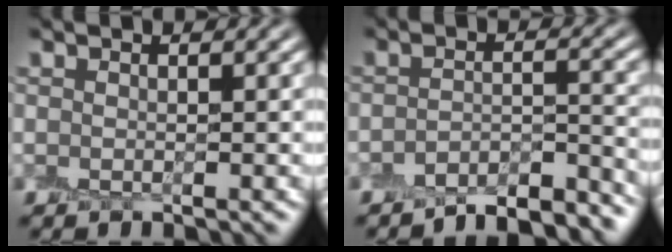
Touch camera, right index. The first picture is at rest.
{"total": 6.4, "force": [-5.6, 1.2, 2.9], "torque": [-0.039, 0.000, -0.086]}